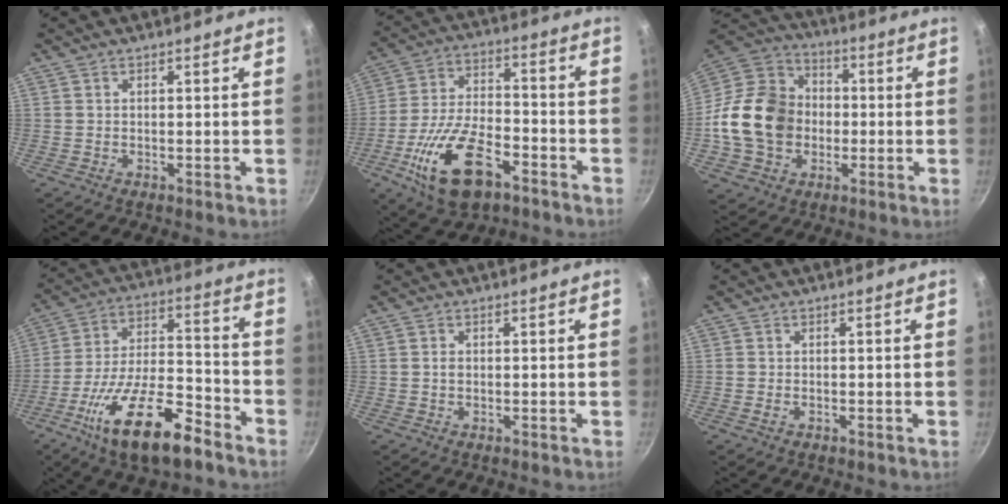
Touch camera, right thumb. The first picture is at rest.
{"total": 17.7, "force": [-8.3, 8.7, 12.9], "torque": [-0.236, 0.033, -0.152]}
{"total": 18.6, "force": [-2.1, 15.2, 10.6], "torque": [-0.170, 0.036, -0.046]}
{"total": 19.5, "force": [-11.3, 7.1, 14.2], "torque": [-0.238, 0.052, -0.203]}
{"total": 1.1, "force": [0.0, 0.8, 0.7], "torque": [-0.011, 0.003, 0.000]}
{"total": 1.0, "force": [-0.5, 0.6, 0.6], "torque": [-0.017, 0.003, -0.011]}